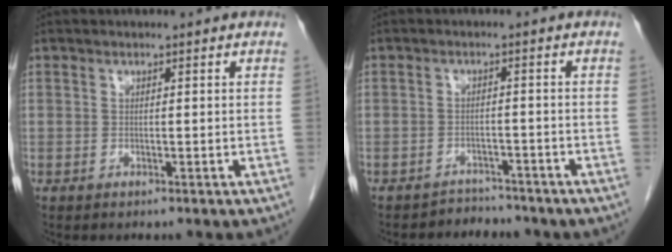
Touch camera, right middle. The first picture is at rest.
{"total": 3.7, "force": [-3.3, 1.6, -0.7], "torque": [0.010, 0.005, -0.050]}